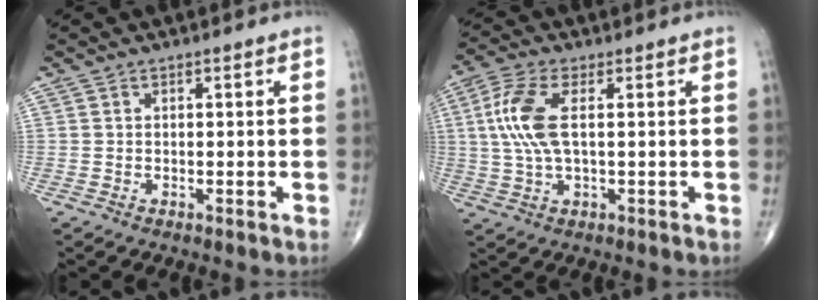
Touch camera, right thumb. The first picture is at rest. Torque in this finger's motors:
{"motor_torque": [-0.25, 0.52, 0.67, 0.64, -0.01]}